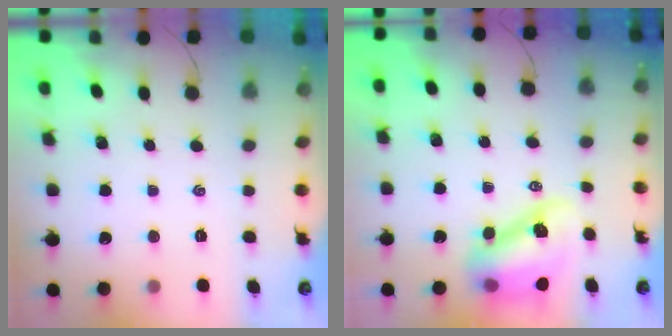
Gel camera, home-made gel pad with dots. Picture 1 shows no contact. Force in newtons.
{"total": 9.5, "press": 9.0, "slide": 2.8}